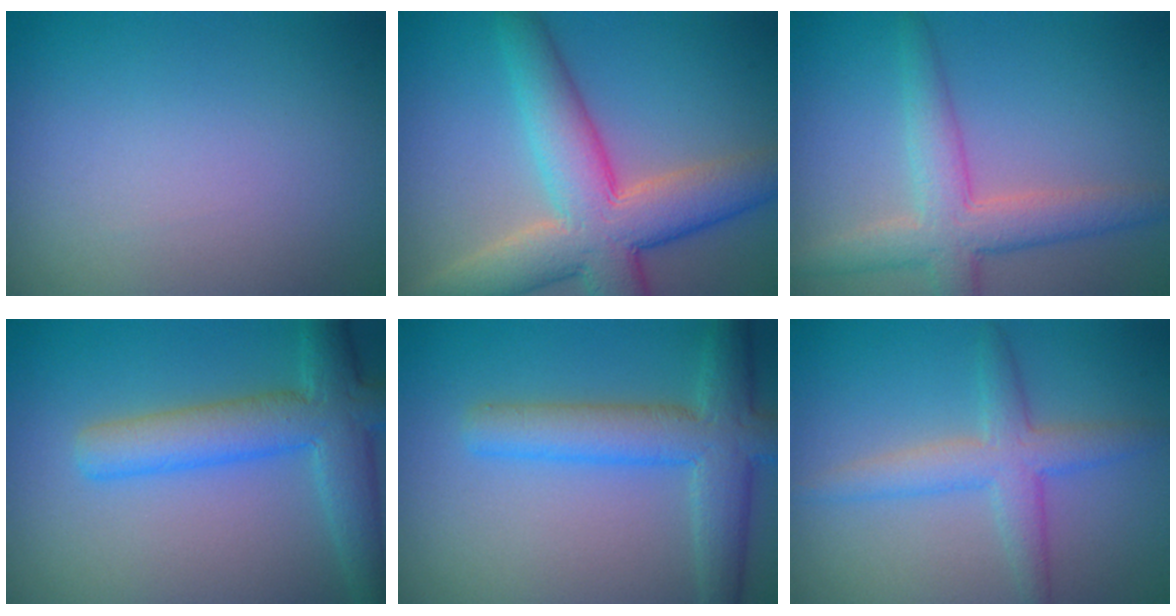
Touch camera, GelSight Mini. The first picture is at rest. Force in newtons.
{"total": 9.2, "press": 9.2, "slide": 0.6}
{"total": 4.7, "press": 4.7, "slide": 0.3}
{"total": 6.0, "press": 6.0, "slide": 0.2}
{"total": 5.6, "press": 5.6, "slide": 0.3}
{"total": 3.5, "press": 3.5, "slide": 0.1}